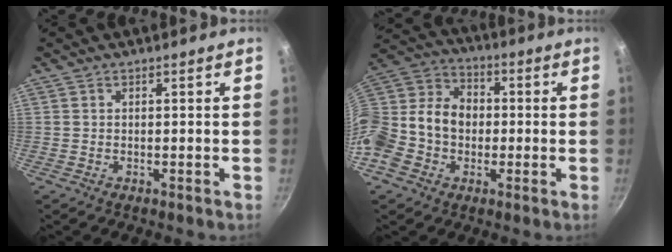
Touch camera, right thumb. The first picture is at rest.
{"total": 19.4, "force": [-3.0, 15.5, 11.3], "torque": [-0.220, 0.060, -0.067]}